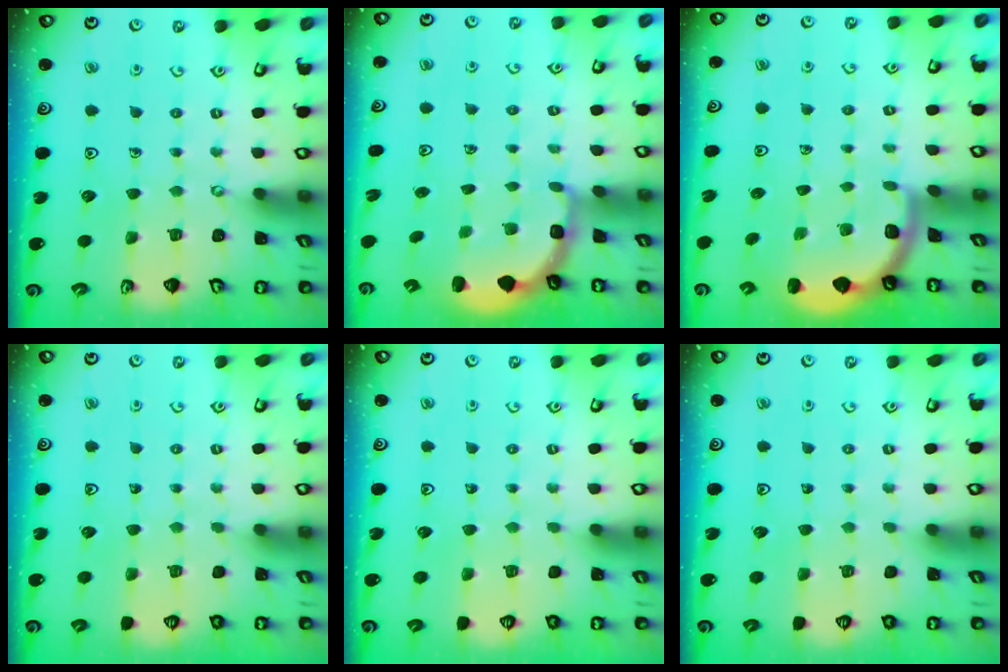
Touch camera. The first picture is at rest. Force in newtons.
{"total": 2.8, "press": 2.4, "slide": 1.4}
{"total": 1.3, "press": 1.3, "slide": 0.1}
{"total": 0.0}
{"total": 0.0}
{"total": 0.0}